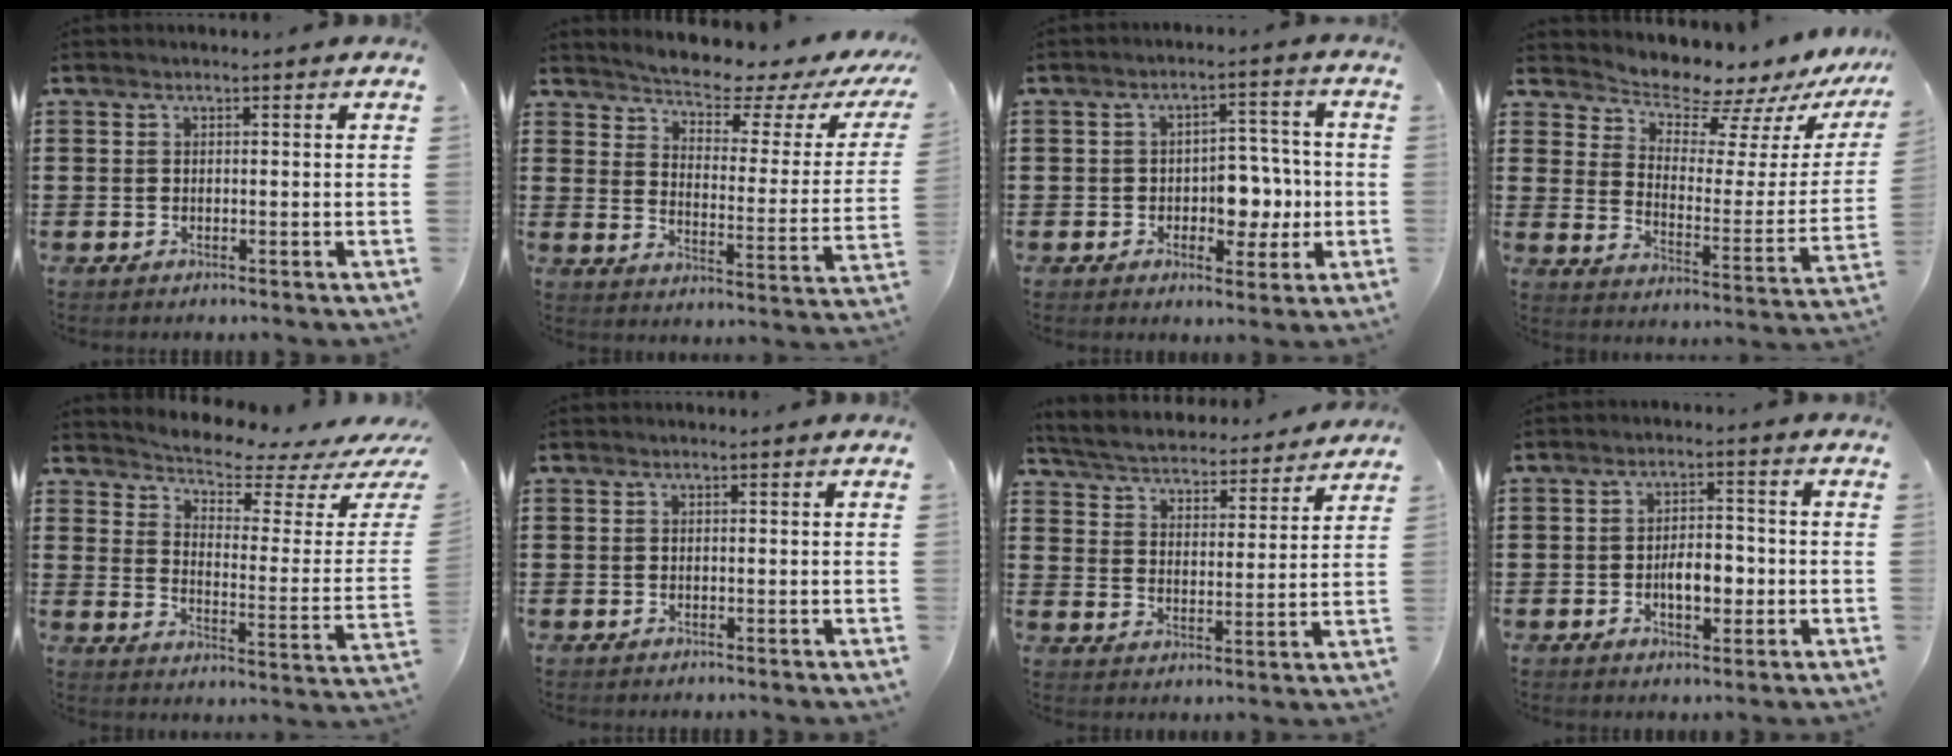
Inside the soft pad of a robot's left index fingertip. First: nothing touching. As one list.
[{"total": 3.8, "force": [3.5, 0.2, 1.5], "torque": [-0.044, -0.033, 0.049]}, {"total": 6.4, "force": [-1.3, 4.3, 4.5], "torque": [-0.072, 0.006, -0.027]}, {"total": 7.7, "force": [7.3, 1.6, 1.8], "torque": [-0.052, -0.067, 0.123]}, {"total": 4.2, "force": [4.0, 0.1, 1.4], "torque": [-0.046, -0.043, 0.059]}, {"total": 0.0}, {"total": 4.5, "force": [4.5, 0.0, 0.4], "torque": [-0.034, -0.035, 0.071]}, {"total": 5.1, "force": [-1.3, 2.6, 4.2], "torque": [-0.061, 0.001, -0.029]}]